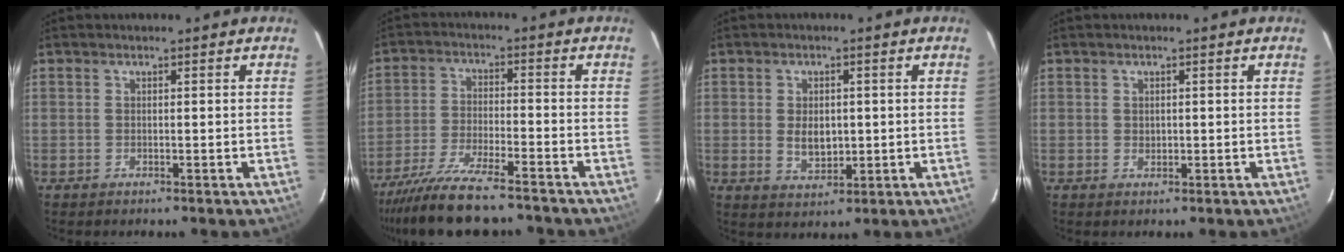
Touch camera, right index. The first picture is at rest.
{"total": 13.9, "force": [-11.9, 2.2, 6.9], "torque": [-0.155, -0.032, -0.205]}
{"total": 5.1, "force": [0.1, 3.2, 3.9], "torque": [-0.069, -0.003, 0.009]}
{"total": 1.0, "force": [0.3, 0.8, 0.6], "torque": [-0.008, 0.003, 0.005]}